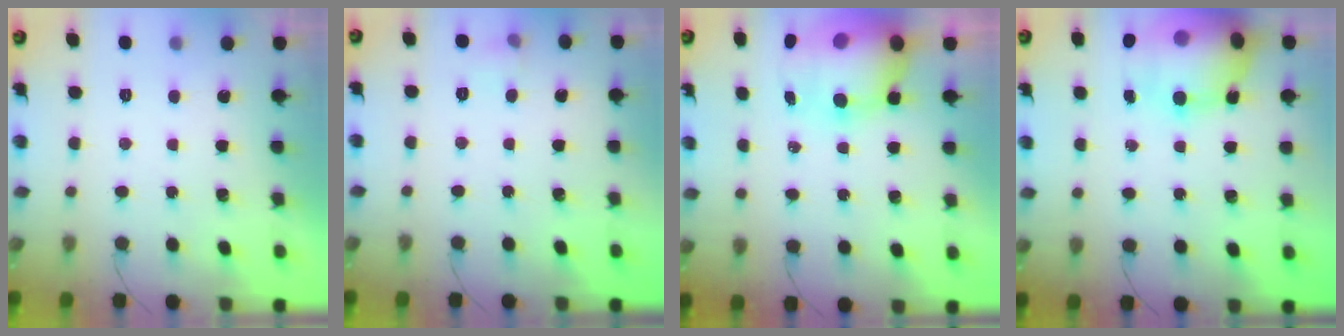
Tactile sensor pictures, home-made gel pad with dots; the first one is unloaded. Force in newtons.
{"total": 3.9, "press": 3.7, "slide": 1.2}
{"total": 14.0, "press": 13.6, "slide": 3.4}
{"total": 20.4, "press": 20.0, "slide": 4.3}